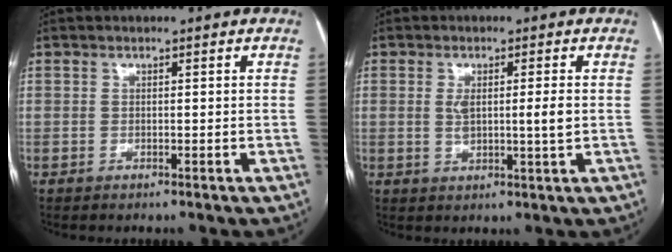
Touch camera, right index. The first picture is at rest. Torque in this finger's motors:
{"motor_torque": [0.67, -0.02, 0.34, 0.08]}